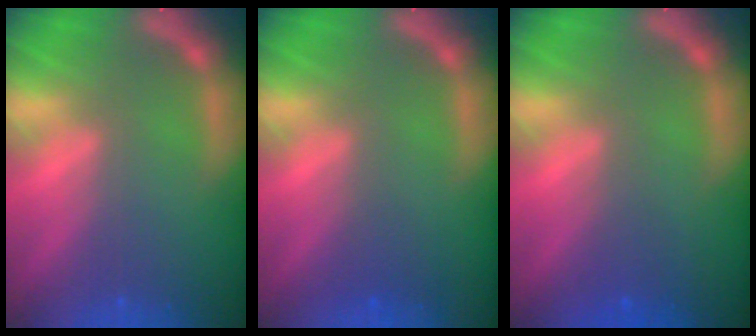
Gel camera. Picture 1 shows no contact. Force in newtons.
{"total": 1.0}
{"total": 1.5}